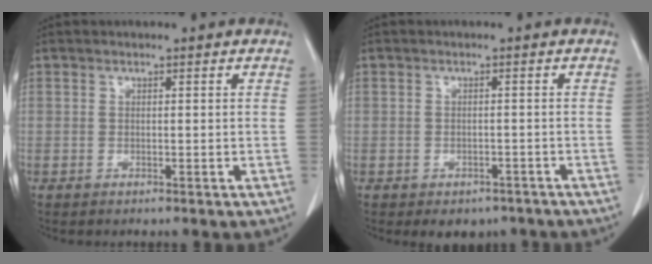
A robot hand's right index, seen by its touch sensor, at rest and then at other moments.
{"total": 4.4, "force": [-3.3, 2.7, 0.9], "torque": [0.001, 0.007, -0.039]}